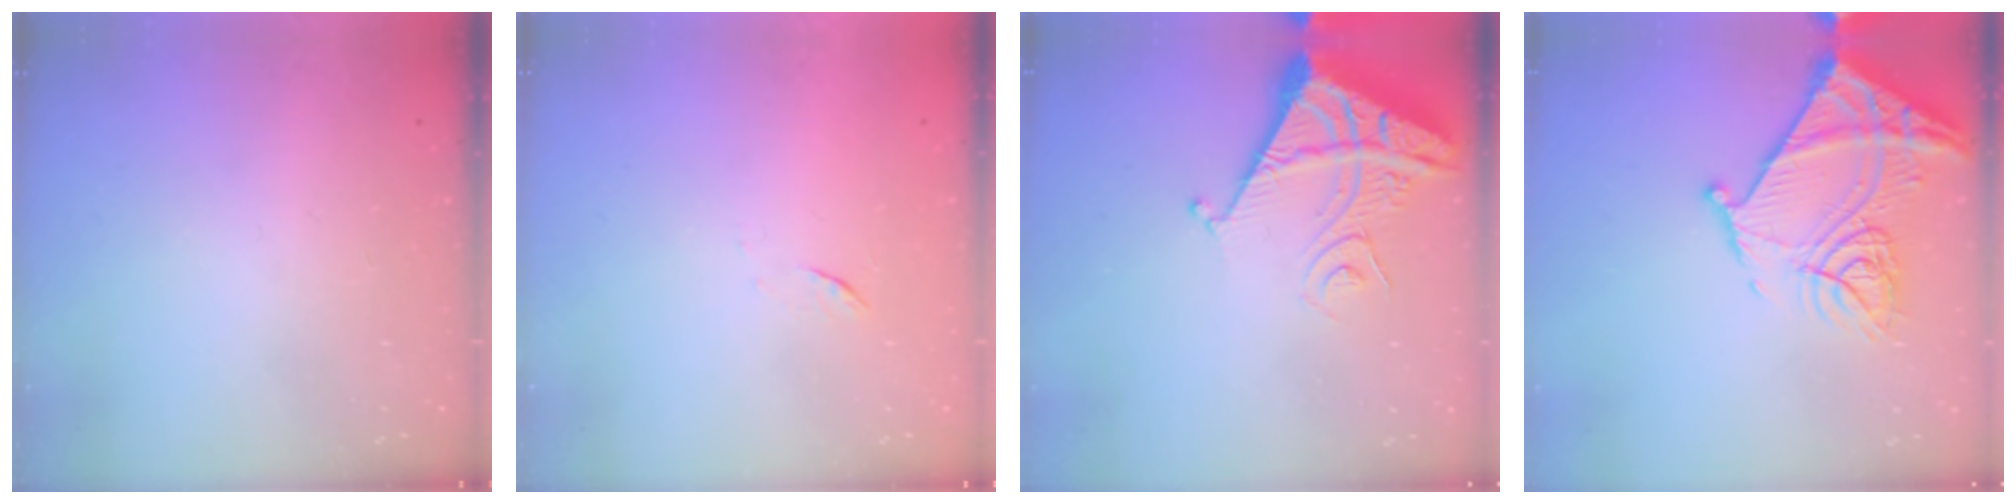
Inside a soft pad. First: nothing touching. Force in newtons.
{"total": 4.5, "press": 4.5, "slide": 0.7}
{"total": 10.0, "press": 9.9, "slide": 1.3}
{"total": 19.8, "press": 19.7, "slide": 2.1}